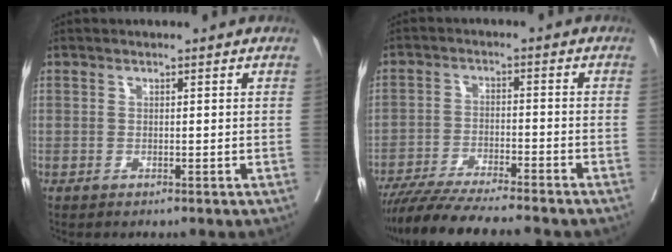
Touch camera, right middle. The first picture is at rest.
{"total": 12.8, "force": [-11.3, 0.3, 6.1], "torque": [-0.087, -0.023, -0.177]}